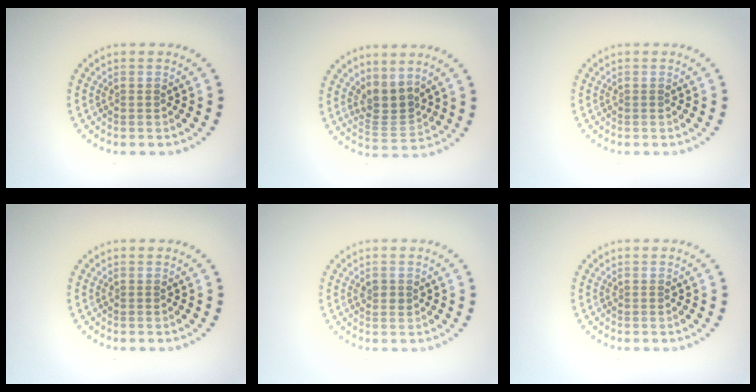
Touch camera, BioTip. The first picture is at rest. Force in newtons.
{"total": 2.8, "press": 2.1, "slide": 1.9}
{"total": 0.0}
{"total": 0.0}
{"total": 1.1, "press": 1.1, "slide": 0.1}
{"total": 0.0}